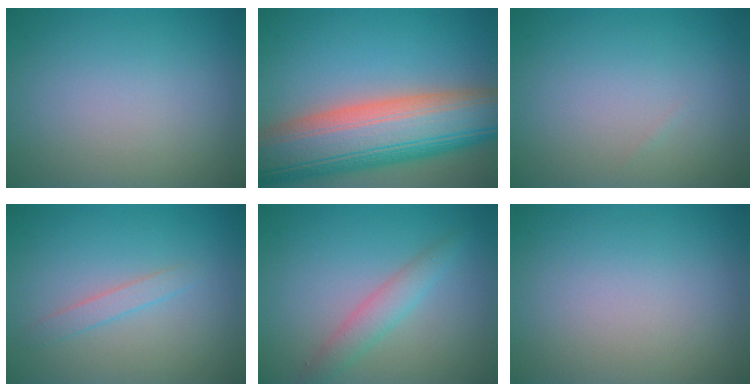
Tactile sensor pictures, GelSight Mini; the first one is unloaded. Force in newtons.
{"total": 14.2, "press": 14.1, "slide": 1.0}
{"total": 0.0}
{"total": 1.3, "press": 1.3, "slide": 0.1}
{"total": 2.7, "press": 2.7, "slide": 0.2}
{"total": 0.0}